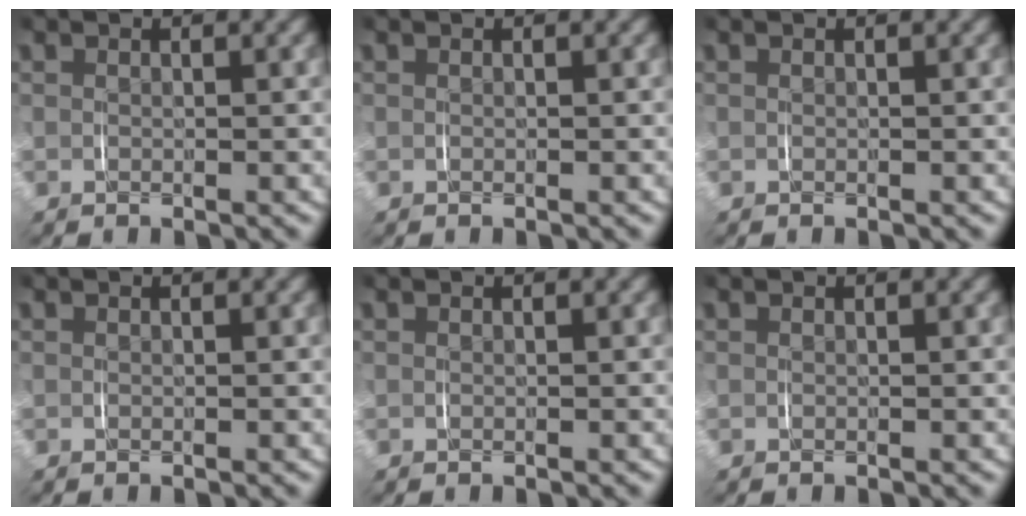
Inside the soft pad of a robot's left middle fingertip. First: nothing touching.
{"total": 0.0}
{"total": 0.0}
{"total": 0.0}
{"total": 0.0}
{"total": 0.0}